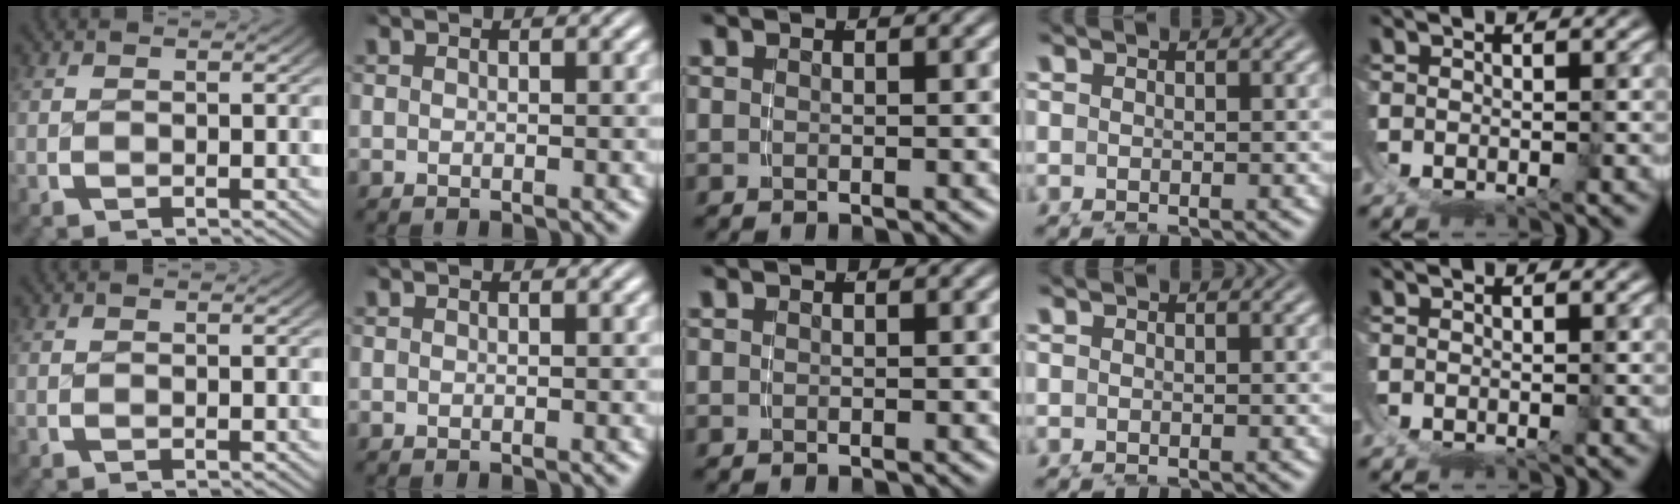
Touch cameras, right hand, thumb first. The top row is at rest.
{}